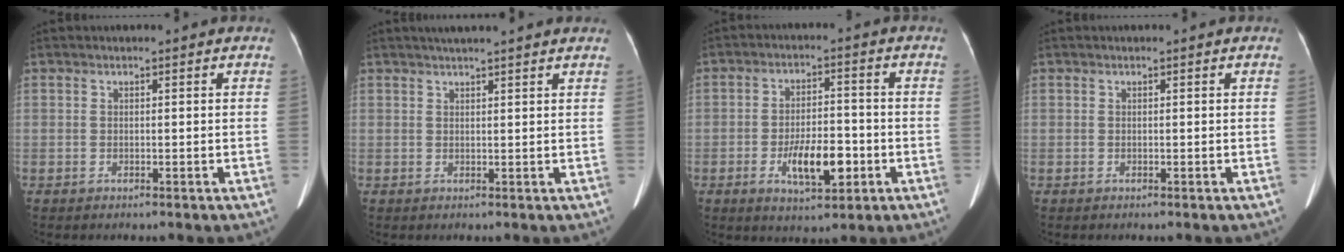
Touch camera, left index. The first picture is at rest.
{"total": 7.0, "force": [6.0, 0.0, 3.6], "torque": [-0.052, 0.029, 0.072]}
{"total": 8.2, "force": [-2.9, 3.1, 7.0], "torque": [-0.128, -0.001, -0.046]}
{"total": 0.0}